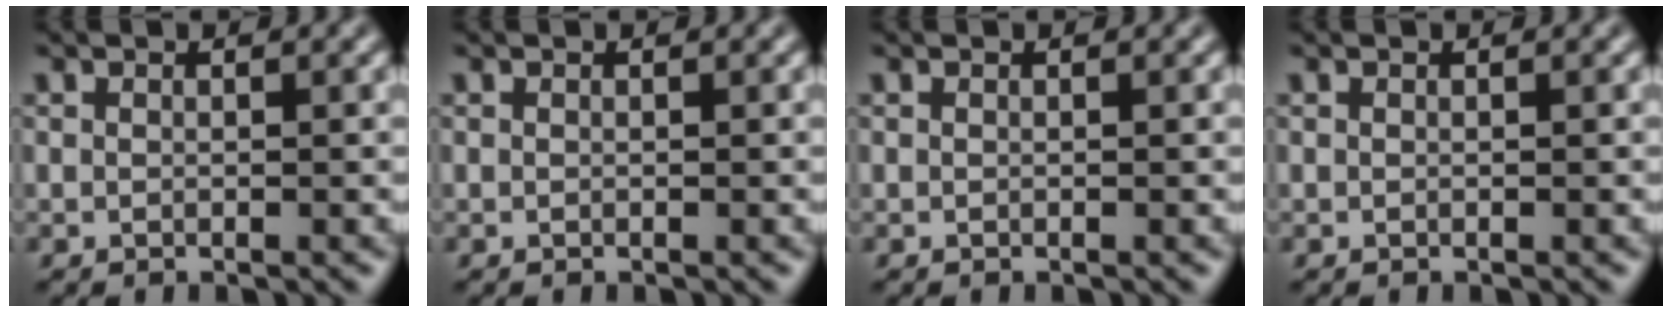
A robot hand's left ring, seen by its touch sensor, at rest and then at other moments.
{"total": 0.0}
{"total": 0.0}
{"total": 0.0}